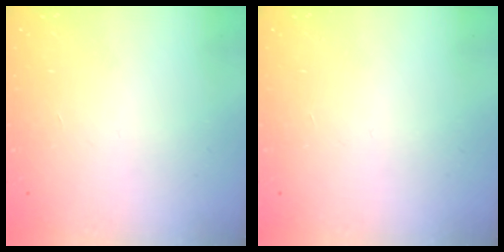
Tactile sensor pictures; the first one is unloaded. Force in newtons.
{"total": 0.0}